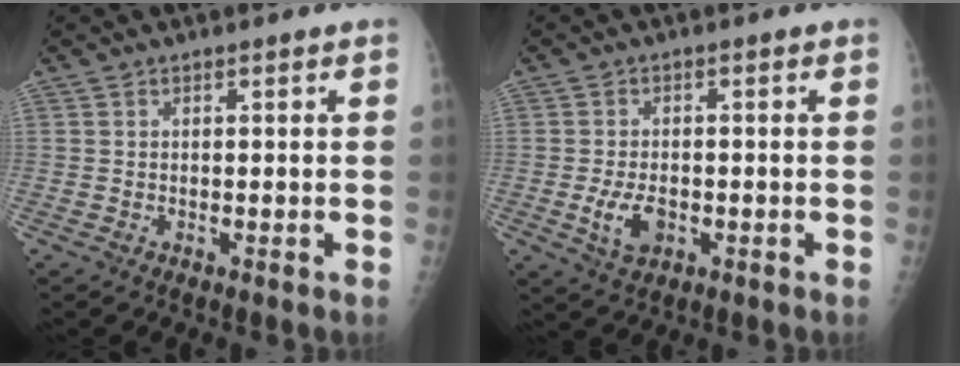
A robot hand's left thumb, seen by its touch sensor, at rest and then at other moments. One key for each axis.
{"total": 5.4, "fx": -1.5, "fy": 3.4, "fz": 3.9, "tx": -0.070, "ty": 0.000, "tz": -0.022}